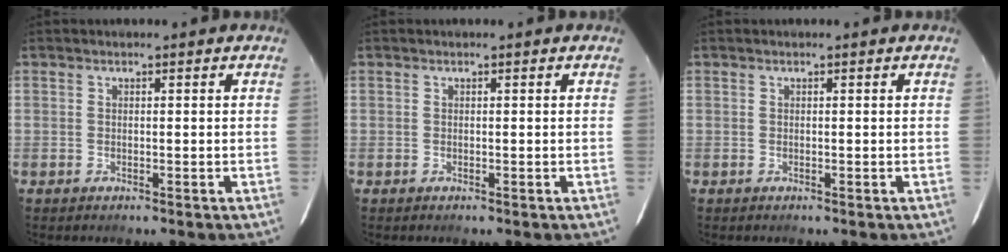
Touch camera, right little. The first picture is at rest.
{"total": 0.0}
{"total": 0.0}